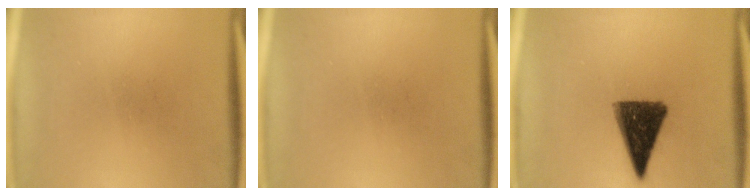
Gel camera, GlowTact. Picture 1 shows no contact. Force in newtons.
{"total": 0.0}
{"total": 12.3}